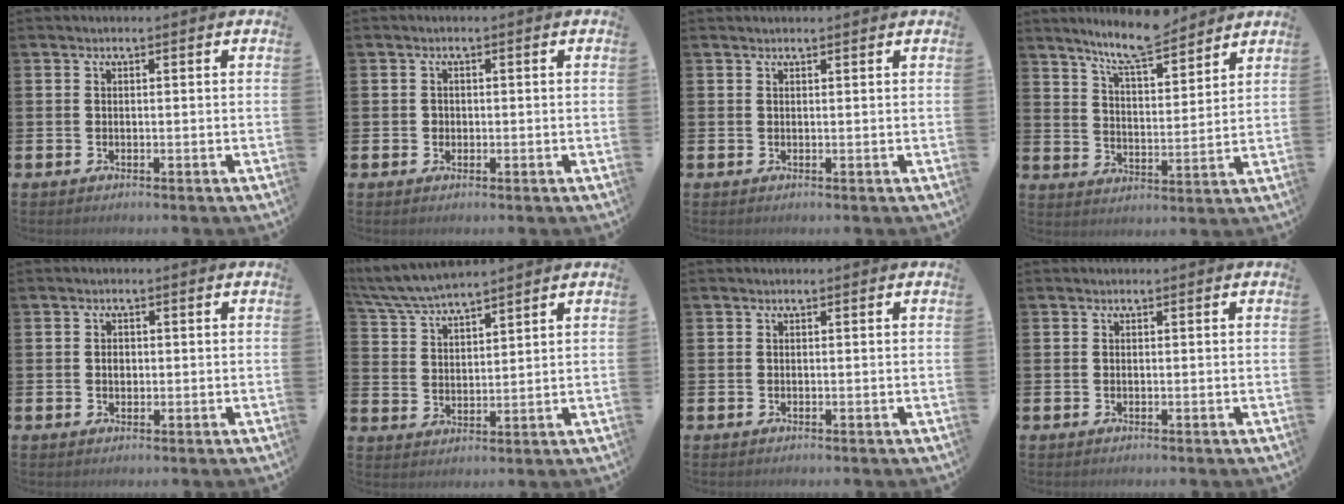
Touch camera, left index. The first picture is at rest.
{"total": 0.9, "force": [-0.1, 0.9, 0.1], "torque": [0.005, 0.003, -0.005]}
{"total": 0.0}
{"total": 8.3, "force": [7.8, 1.1, 2.8], "torque": [-0.075, -0.040, 0.140]}
{"total": 1.3, "force": [0.0, 1.0, 0.7], "torque": [0.002, 0.000, -0.006]}
{"total": 5.5, "force": [5.4, 0.4, 1.1], "torque": [-0.043, -0.026, 0.098]}
{"total": 0.0}
{"total": 0.0}